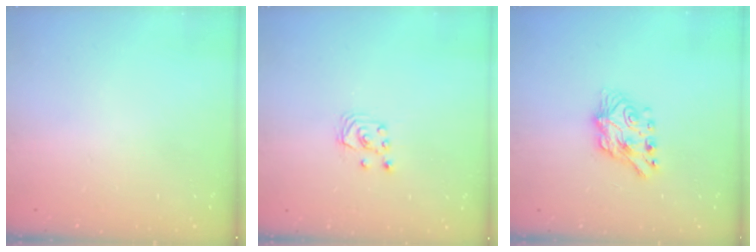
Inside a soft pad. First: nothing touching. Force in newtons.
{"total": 2.6, "press": 2.6, "slide": 0.3}
{"total": 8.2, "press": 8.2, "slide": 0.7}